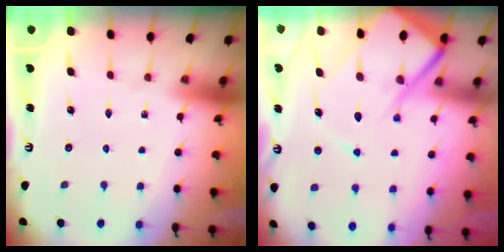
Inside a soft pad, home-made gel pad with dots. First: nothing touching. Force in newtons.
{"total": 15.2, "press": 15.1, "slide": 1.5}